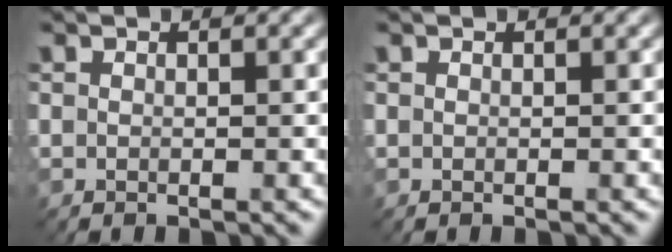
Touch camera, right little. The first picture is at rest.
{"total": 0.0}